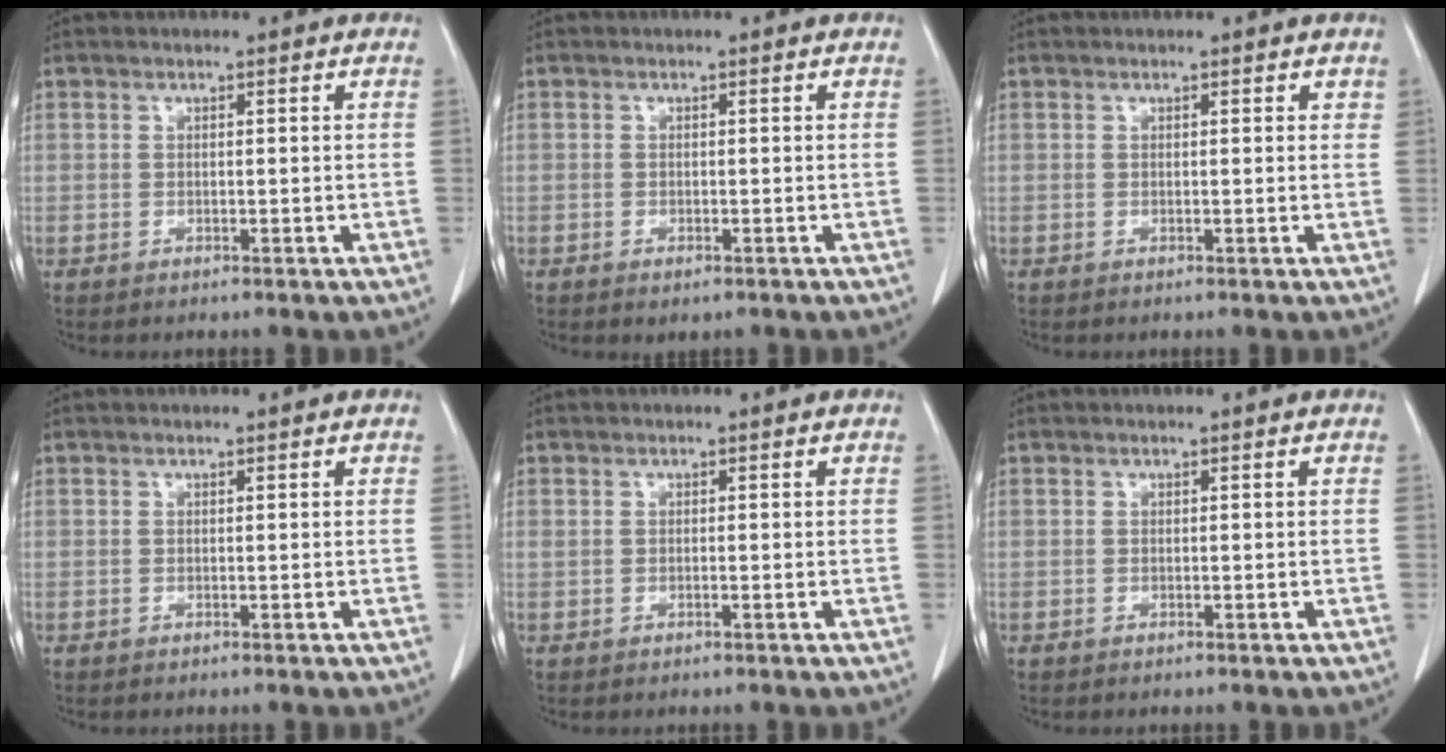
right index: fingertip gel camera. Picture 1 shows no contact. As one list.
[{"total": 1.2, "force": [-0.7, 0.6, 0.8], "torque": [-0.011, -0.001, -0.004]}, {"total": 0.7, "force": [0.5, 0.4, 0.4], "torque": [-0.002, 0.000, 0.001]}, {"total": 0.0}, {"total": 0.0}, {"total": 0.0}]